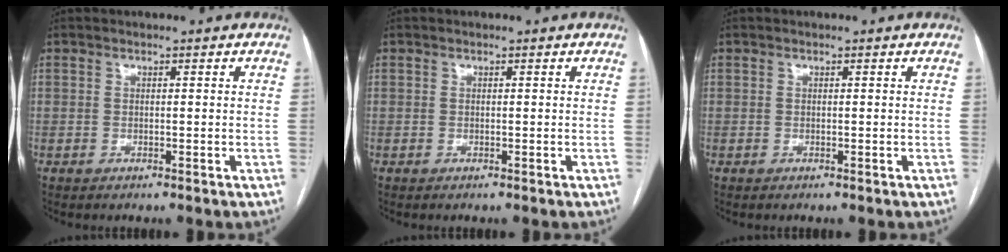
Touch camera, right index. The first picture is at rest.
{"total": 0.0}
{"total": 0.0}